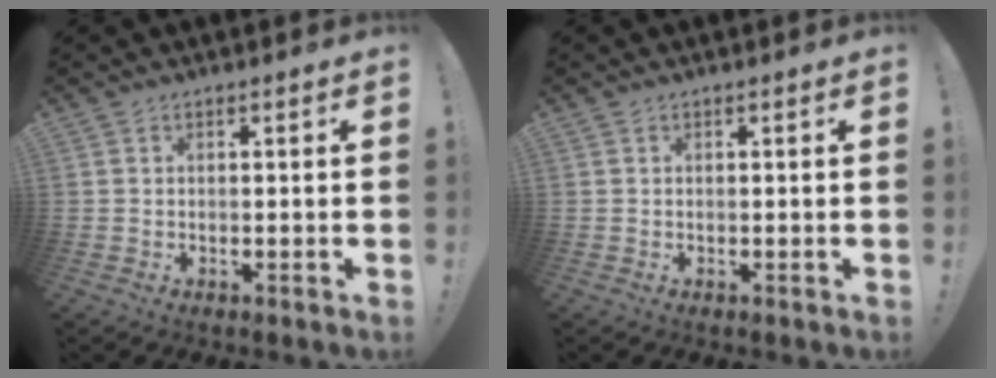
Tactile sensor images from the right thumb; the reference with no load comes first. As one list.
[{"total": 0.0}]